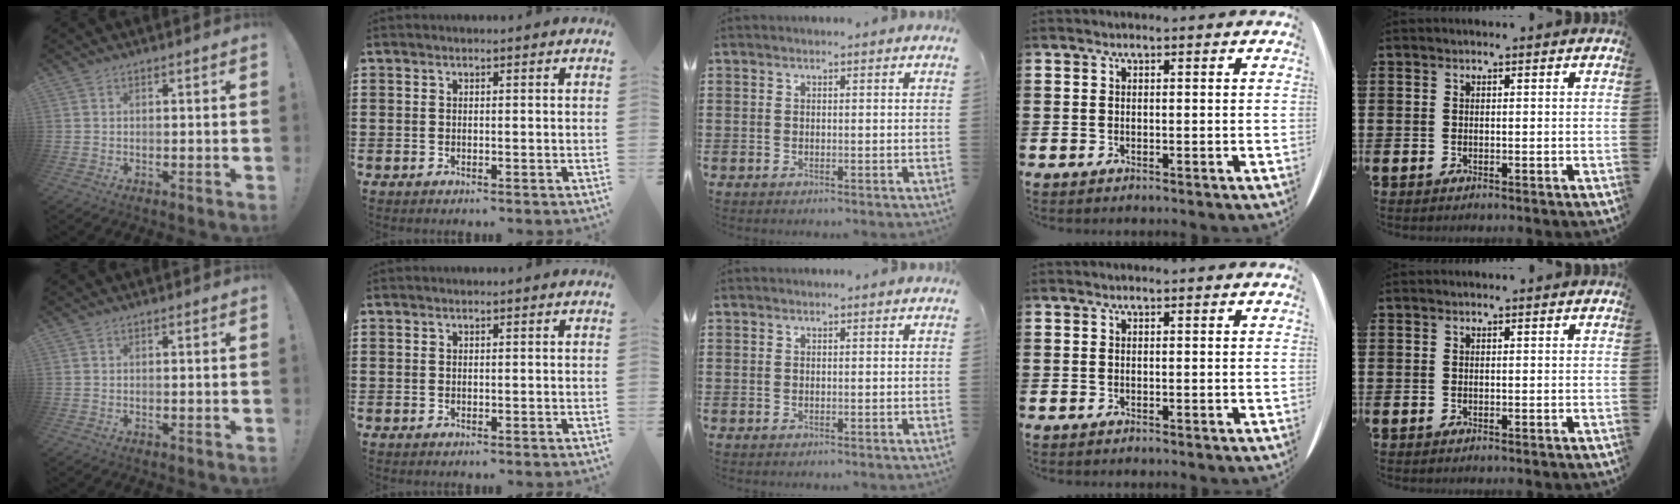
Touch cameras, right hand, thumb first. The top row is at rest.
{}